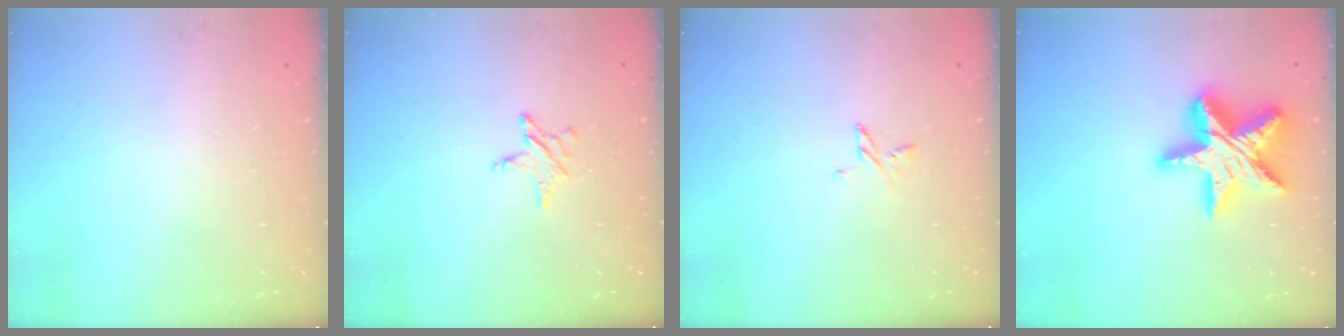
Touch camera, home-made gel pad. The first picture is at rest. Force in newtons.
{"total": 2.9, "press": 2.9, "slide": 0.3}
{"total": 3.2, "press": 3.2, "slide": 0.3}
{"total": 22.2, "press": 22.1, "slide": 1.9}